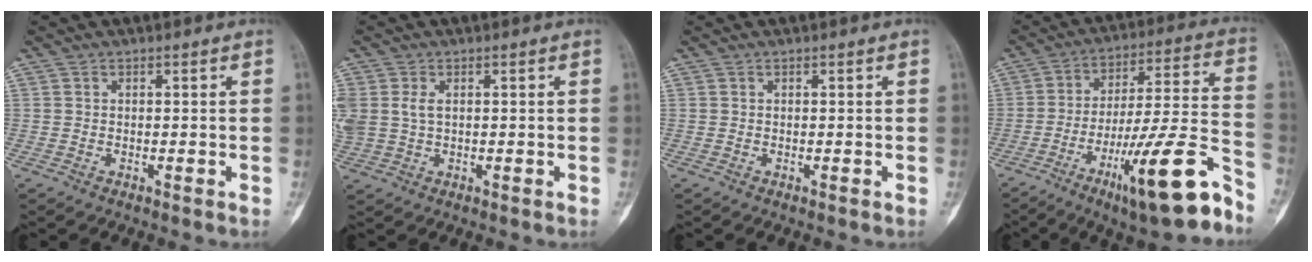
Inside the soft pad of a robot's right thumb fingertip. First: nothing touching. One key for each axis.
{"total": 6.1, "fx": 0.8, "fy": 4.2, "fz": 4.3, "tx": -0.114, "ty": 0.008, "tz": 0.022}
{"total": 0.0}
{"total": 21.1, "fx": -12.3, "fy": 3.0, "fz": 16.9, "tx": -0.264, "ty": 0.068, "tz": -0.194}